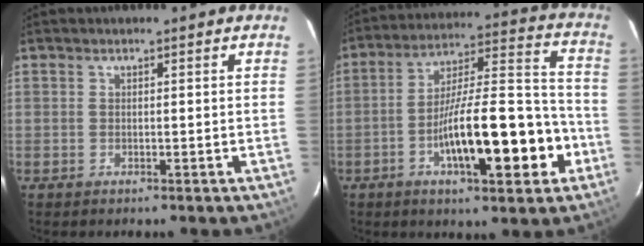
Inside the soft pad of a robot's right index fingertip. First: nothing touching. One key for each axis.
{"total": 18.0, "fx": -6.3, "fy": 3.9, "fz": 16.5, "tx": -0.269, "ty": 0.017, "tz": -0.092}